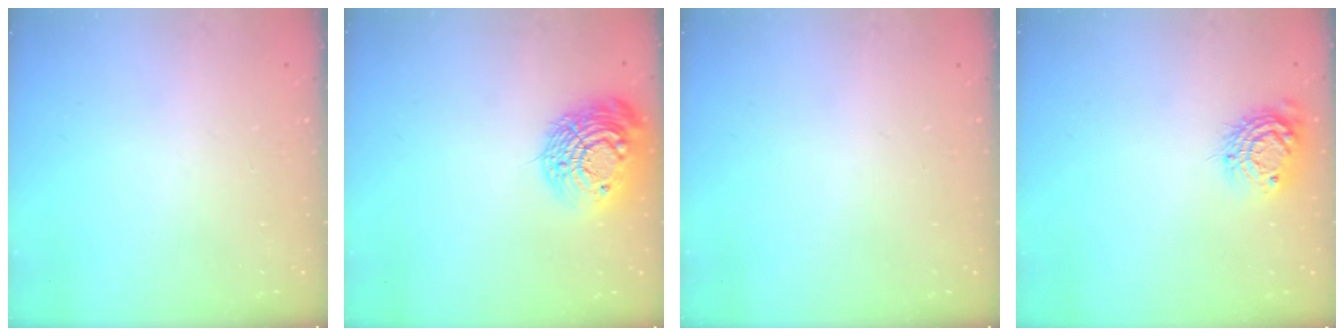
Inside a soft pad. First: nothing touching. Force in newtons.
{"total": 16.8, "press": 16.7, "slide": 1.5}
{"total": 0.0}
{"total": 9.8, "press": 9.7, "slide": 0.5}